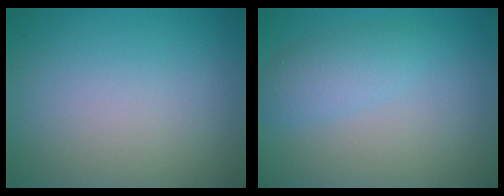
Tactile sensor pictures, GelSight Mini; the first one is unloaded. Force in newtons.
{"total": 2.4, "press": 2.4, "slide": 0.1}